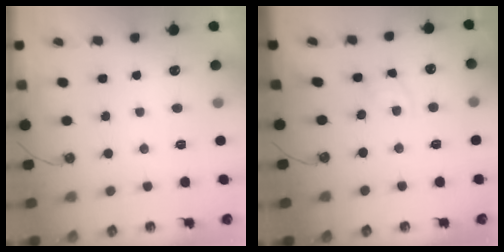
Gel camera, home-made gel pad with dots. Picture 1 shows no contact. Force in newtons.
{"total": 1.8, "press": 1.8, "slide": 0.3}